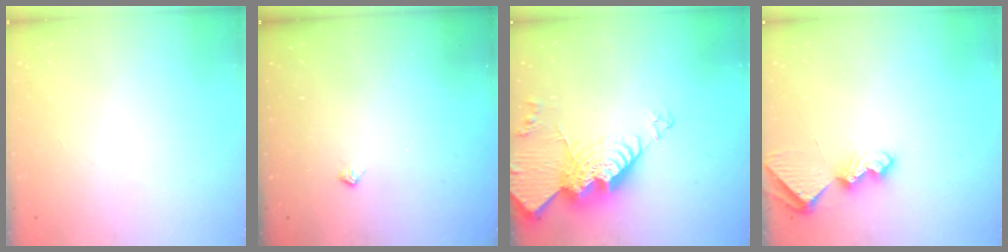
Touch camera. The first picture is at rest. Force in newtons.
{"total": 3.5, "press": 3.4, "slide": 0.5}
{"total": 20.2, "press": 20.1, "slide": 2.1}
{"total": 7.6, "press": 7.6, "slide": 0.2}